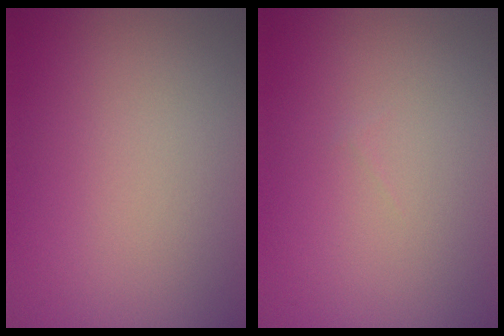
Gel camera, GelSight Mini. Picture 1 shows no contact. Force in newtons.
{"total": 0.0}